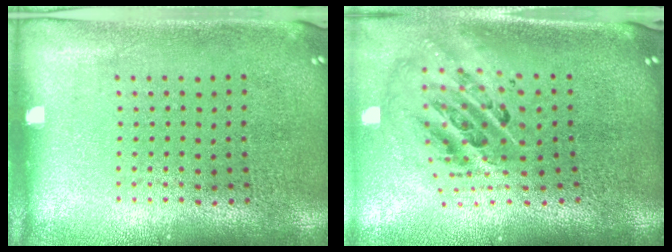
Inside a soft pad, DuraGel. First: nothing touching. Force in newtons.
{"total": 2.6, "press": 1.8, "slide": 2.0}